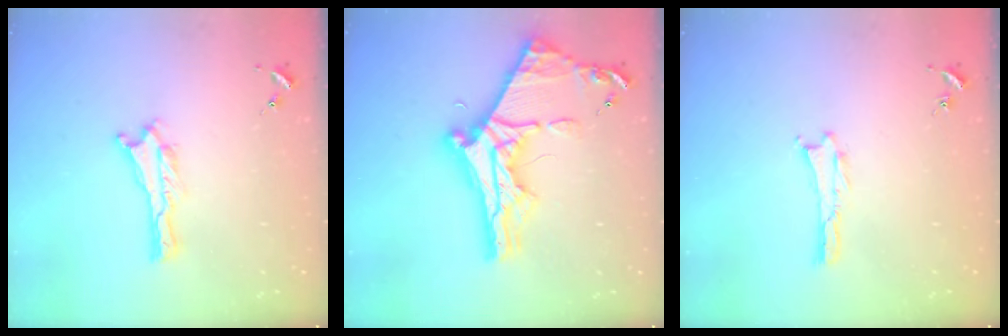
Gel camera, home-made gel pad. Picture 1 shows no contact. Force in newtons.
{"total": 11.3, "press": 11.3, "slide": 0.9}
{"total": 0.0}